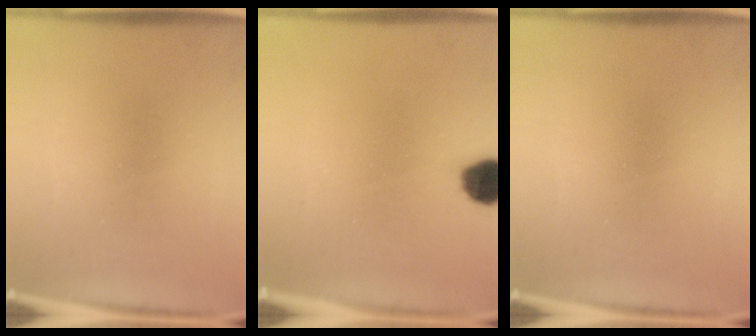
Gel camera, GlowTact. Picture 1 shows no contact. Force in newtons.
{"total": 7.2}
{"total": 0.0}